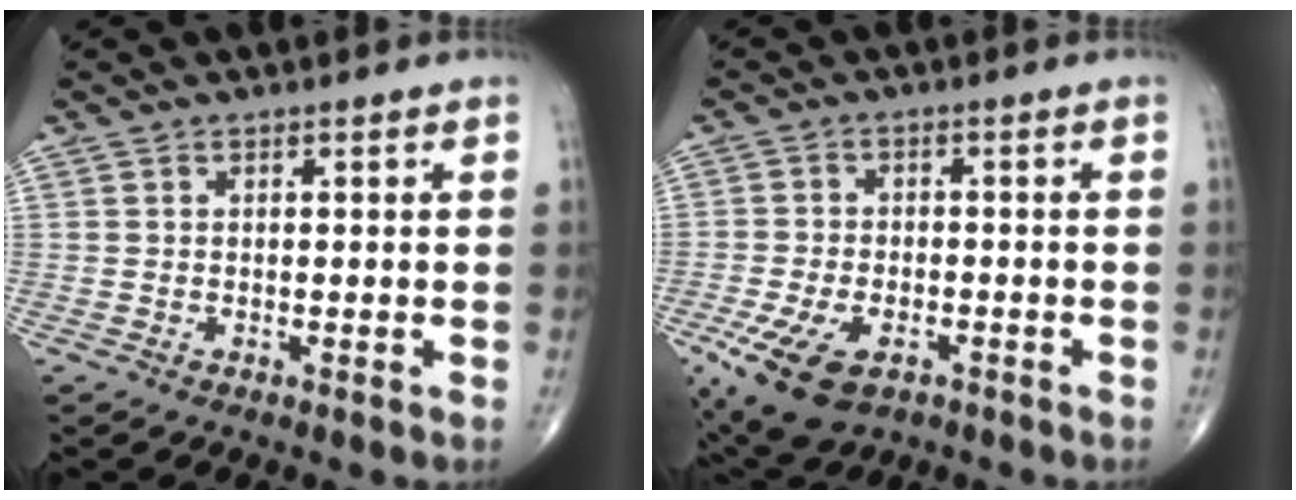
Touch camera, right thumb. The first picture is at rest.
{"total": 10.9, "force": [-5.3, 5.9, 7.4], "torque": [-0.143, 0.007, -0.087]}